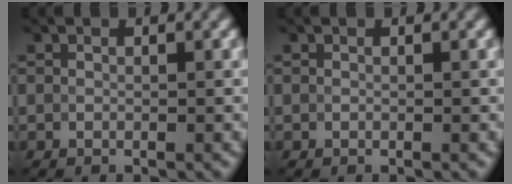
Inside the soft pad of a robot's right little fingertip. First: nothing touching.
{"total": 0.0}